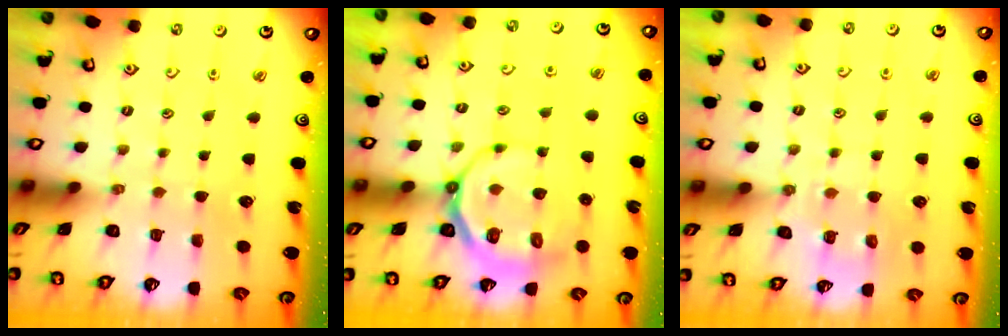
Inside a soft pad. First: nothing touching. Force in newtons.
{"total": 8.7, "press": 8.1, "slide": 3.1}
{"total": 7.8, "press": 7.8, "slide": 0.7}